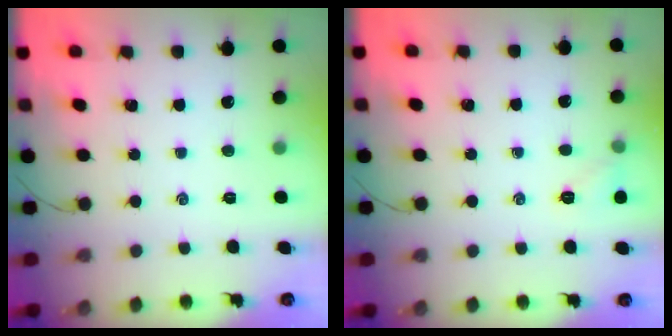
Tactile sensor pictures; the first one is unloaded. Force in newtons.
{"total": 5.9, "press": 5.7, "slide": 1.7}